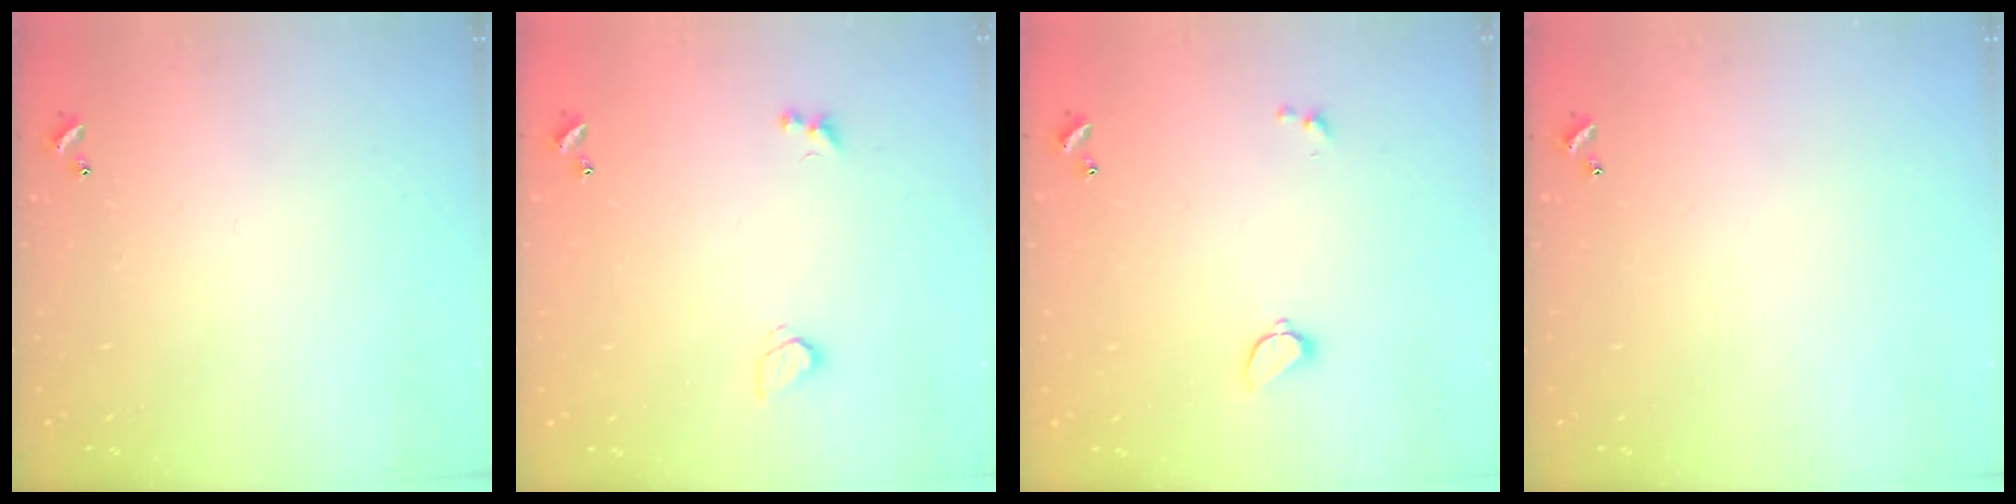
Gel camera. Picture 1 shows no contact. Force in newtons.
{"total": 2.1, "press": 1.8, "slide": 1.2}
{"total": 1.7, "press": 1.6, "slide": 0.5}
{"total": 0.0}